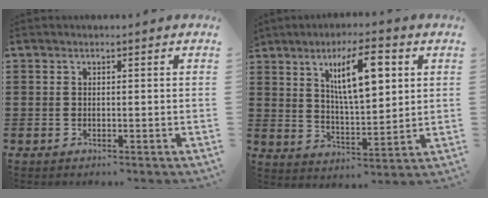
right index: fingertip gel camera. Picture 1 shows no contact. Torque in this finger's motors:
{"motor_torque": [1.08, 1.06, 1.05, 0.21]}